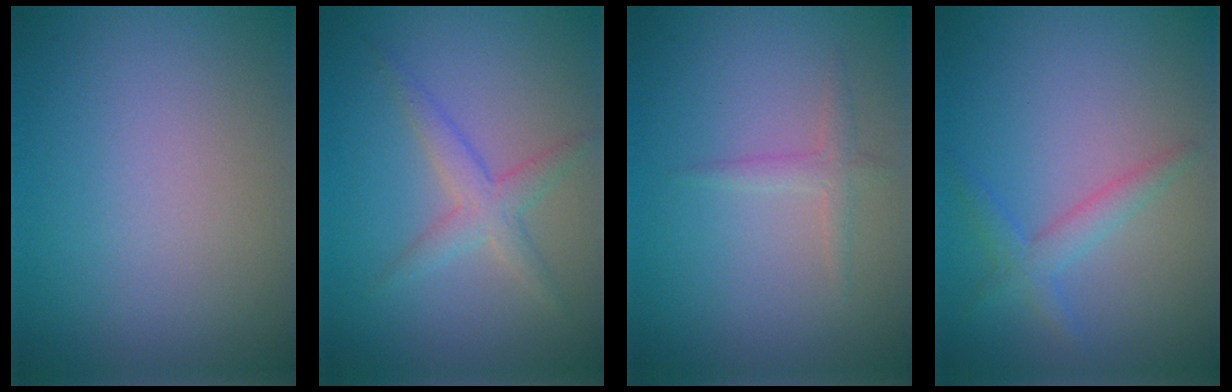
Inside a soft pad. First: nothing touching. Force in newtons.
{"total": 2.5, "press": 2.5, "slide": 0.2}
{"total": 1.3, "press": 1.3, "slide": 0.0}
{"total": 2.1, "press": 2.1, "slide": 0.0}